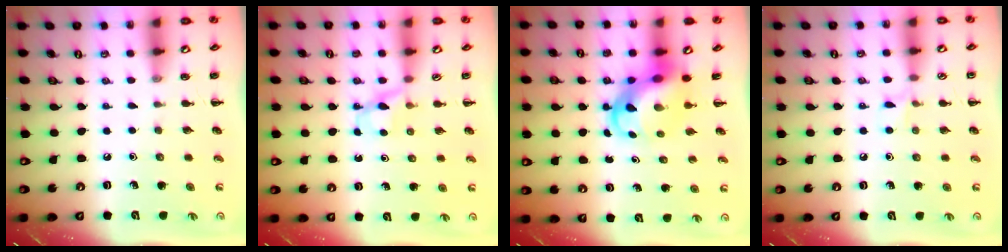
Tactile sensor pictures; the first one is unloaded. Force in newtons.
{"total": 3.4, "press": 3.1, "slide": 1.4}
{"total": 6.2, "press": 5.9, "slide": 1.9}
{"total": 4.9, "press": 4.5, "slide": 1.8}